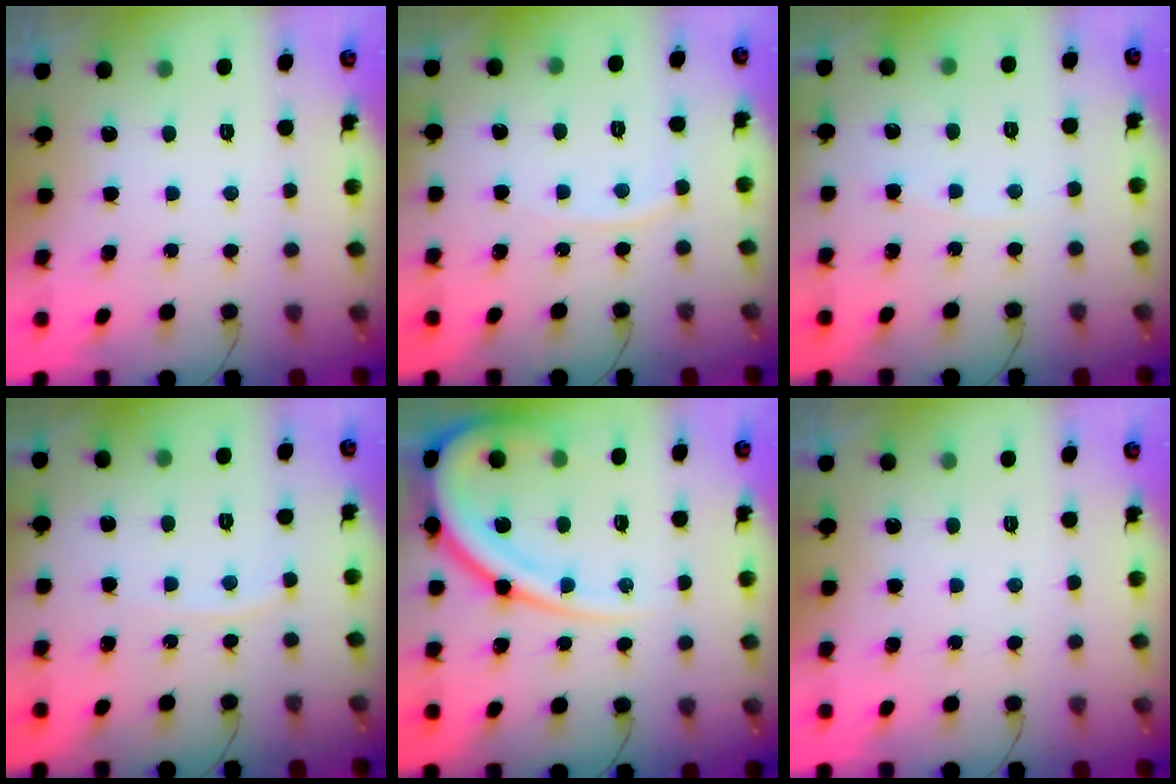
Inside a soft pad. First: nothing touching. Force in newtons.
{"total": 3.6, "press": 3.6, "slide": 0.3}
{"total": 2.3, "press": 2.3, "slide": 0.3}
{"total": 2.9, "press": 2.9, "slide": 0.5}
{"total": 17.7, "press": 17.7, "slide": 1.5}
{"total": 0.0}